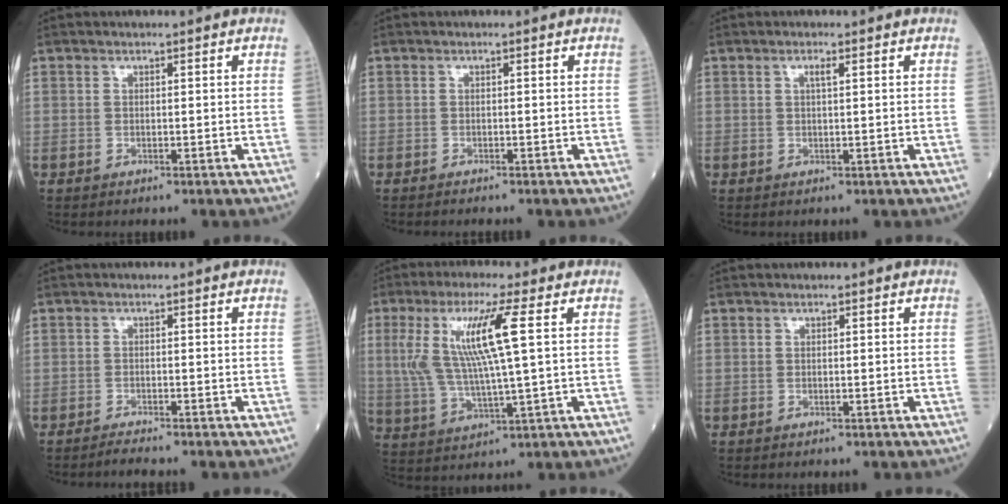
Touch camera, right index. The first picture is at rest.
{"total": 1.0, "force": [-0.9, 0.0, 0.4], "torque": [-0.009, -0.002, -0.013]}
{"total": 1.1, "force": [0.5, 0.0, 1.0], "torque": [-0.023, 0.000, 0.008]}
{"total": 1.7, "force": [-1.7, -0.4, 0.4], "torque": [-0.015, -0.006, -0.031]}
{"total": 11.4, "force": [2.7, 0.1, 11.1], "torque": [-0.245, 0.005, 0.053]}
{"total": 0.0}